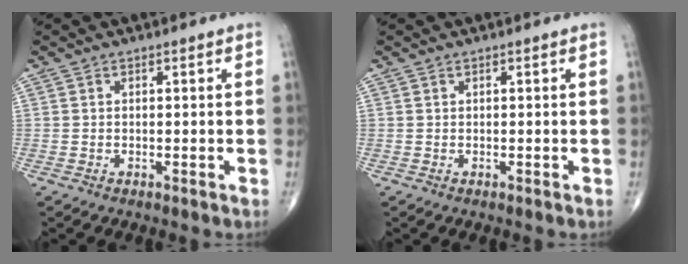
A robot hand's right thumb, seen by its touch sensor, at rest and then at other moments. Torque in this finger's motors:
{"motor_torque": [0.07, 0.07, -0.01, 0.01, 0.01]}